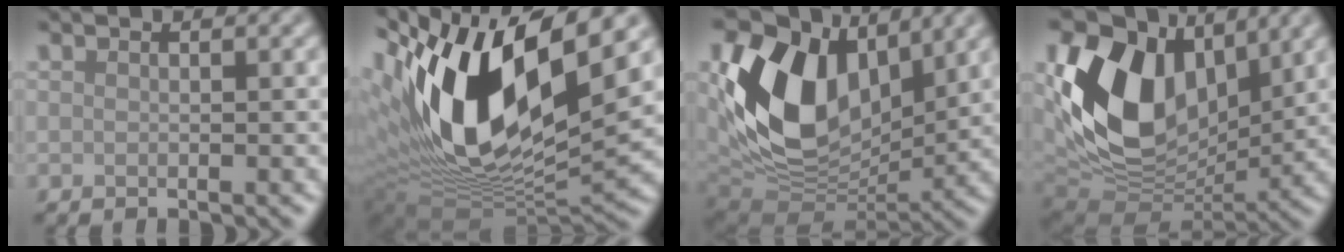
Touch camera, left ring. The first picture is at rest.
{"total": 16.0, "force": [4.3, 7.3, 13.6], "torque": [-0.270, -0.002, 0.074]}
{"total": 13.0, "force": [3.6, 8.5, 9.1], "torque": [-0.173, -0.001, 0.066]}
{"total": 13.2, "force": [3.6, 8.8, 9.2], "torque": [-0.178, 0.000, 0.066]}